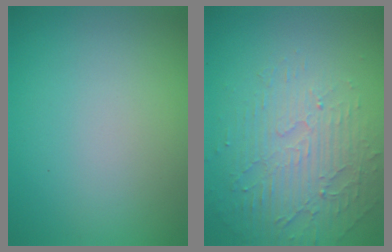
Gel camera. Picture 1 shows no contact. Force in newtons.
{"total": 5.1, "press": 3.3, "slide": 3.9}